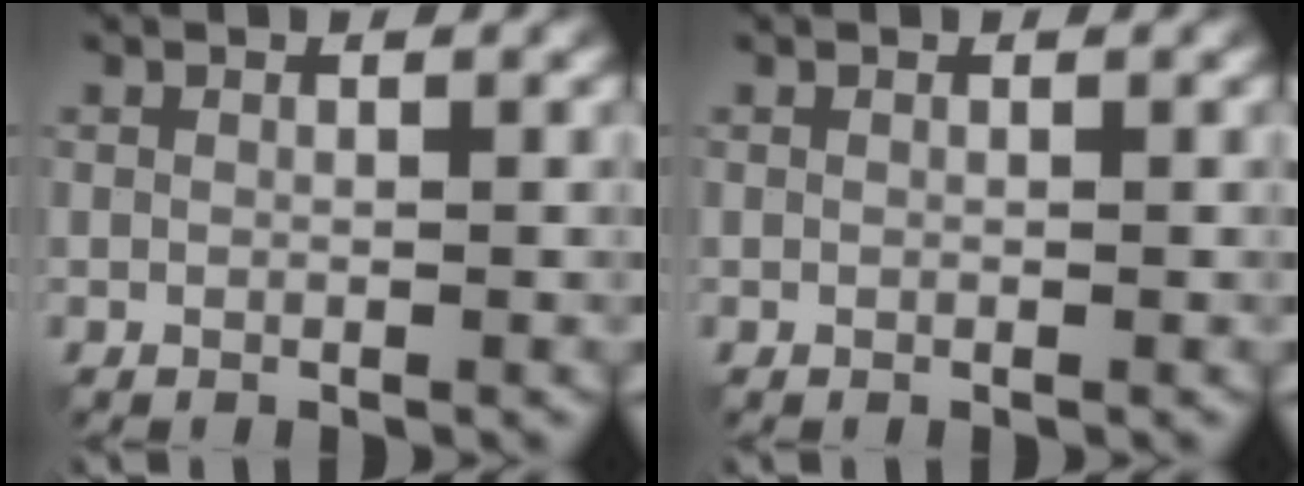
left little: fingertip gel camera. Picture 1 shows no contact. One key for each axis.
{"total": 0.0}